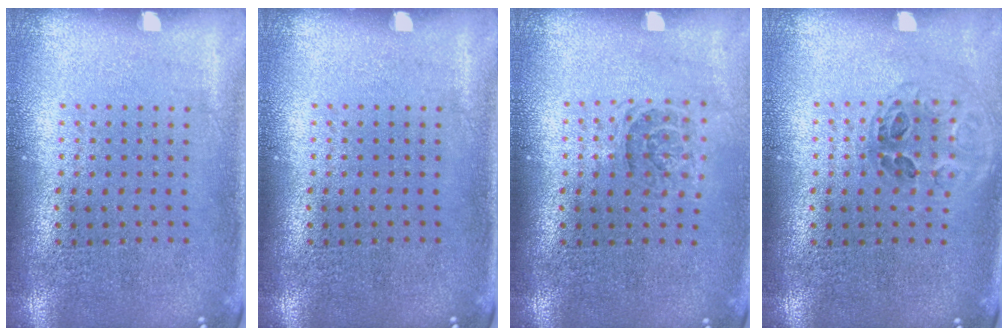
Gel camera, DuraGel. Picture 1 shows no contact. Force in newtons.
{"total": 0.0}
{"total": 1.2, "press": 1.0, "slide": 0.6}
{"total": 1.0, "press": 1.0, "slide": 0.3}